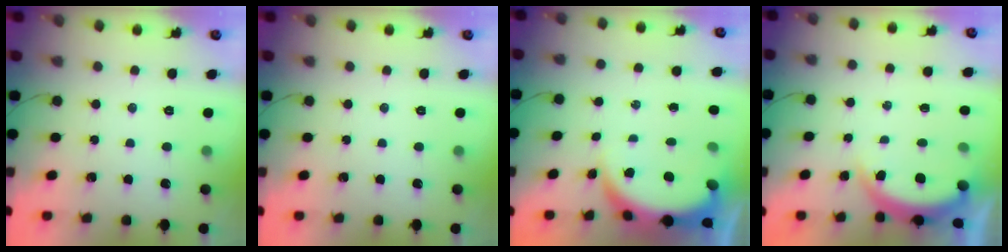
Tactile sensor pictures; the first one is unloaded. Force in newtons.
{"total": 0.0}
{"total": 6.3, "press": 6.2, "slide": 0.4}
{"total": 5.5, "press": 5.5, "slide": 0.5}